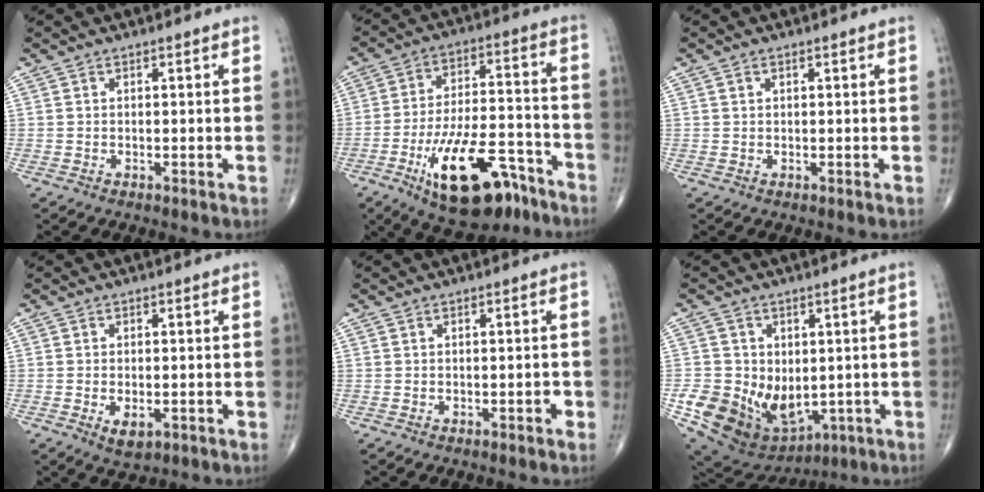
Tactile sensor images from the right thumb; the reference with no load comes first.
{"total": 19.4, "force": [-10.7, 8.2, 14.0], "torque": [-0.218, 0.064, -0.166]}
{"total": 0.9, "force": [0.4, 0.6, 0.5], "torque": [-0.010, 0.003, 0.007]}
{"total": 3.6, "force": [-1.3, 1.9, 2.8], "torque": [-0.043, -0.001, -0.013]}
{"total": 1.1, "force": [-0.5, 0.4, 0.8], "torque": [-0.007, 0.001, -0.008]}
{"total": 15.3, "force": [-2.1, 11.8, 9.5], "torque": [-0.156, -0.004, -0.001]}